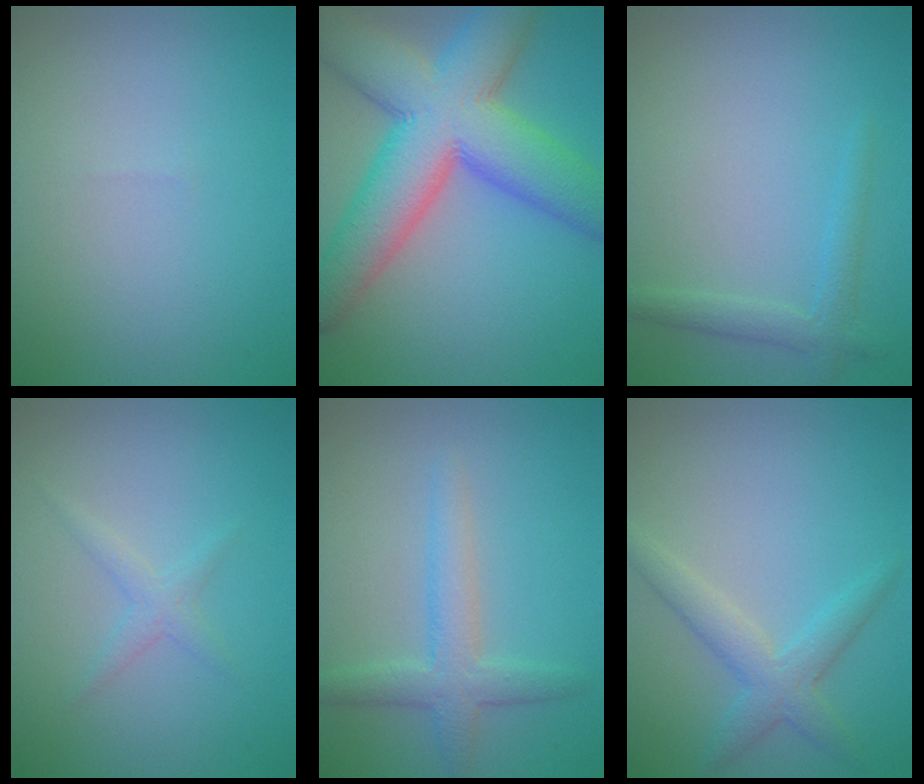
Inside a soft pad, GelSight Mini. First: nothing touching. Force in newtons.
{"total": 12.6, "press": 12.6, "slide": 0.5}
{"total": 1.2, "press": 1.2, "slide": 0.1}
{"total": 1.3, "press": 1.3, "slide": 0.1}
{"total": 3.1, "press": 3.1, "slide": 0.1}
{"total": 2.9, "press": 2.9, "slide": 0.2}